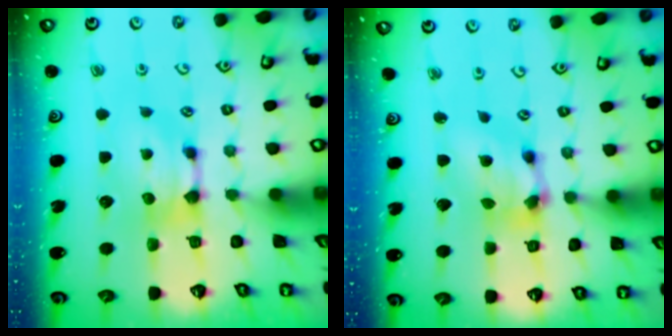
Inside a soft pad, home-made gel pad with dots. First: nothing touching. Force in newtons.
{"total": 5.7, "press": 5.4, "slide": 1.8}